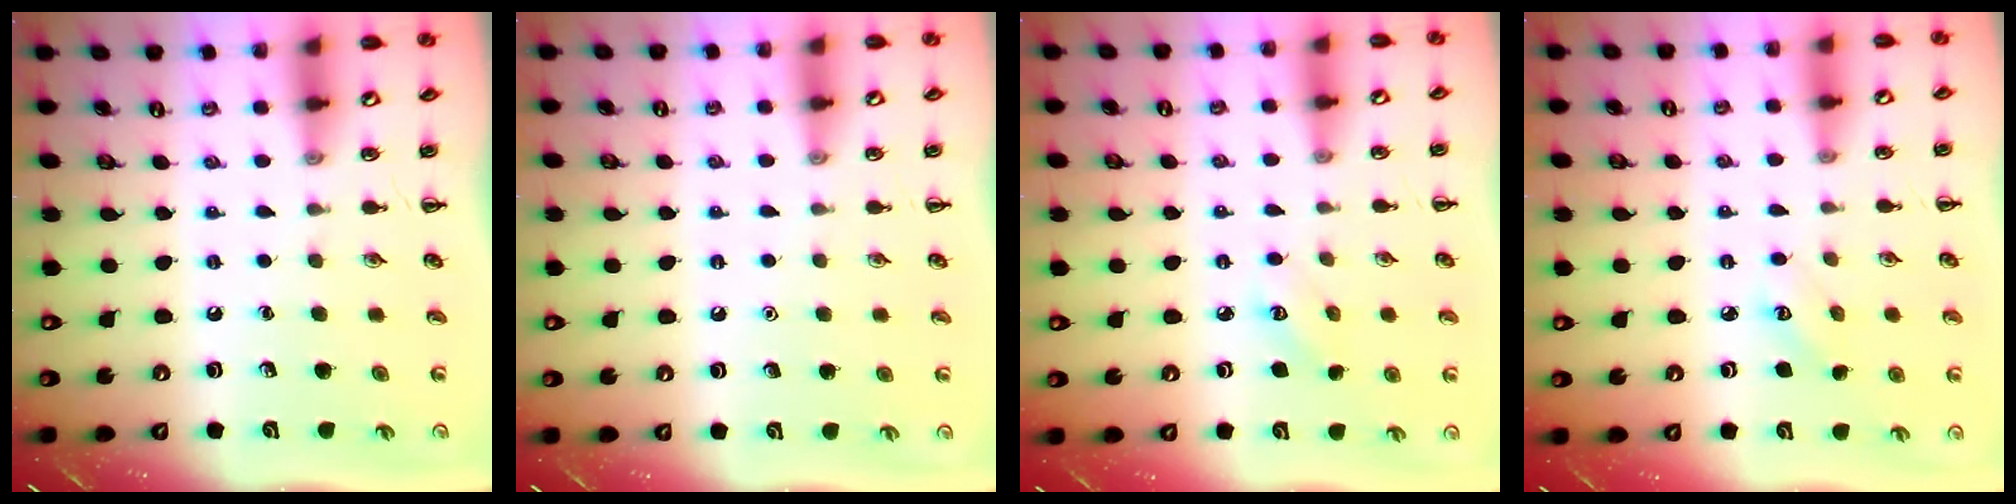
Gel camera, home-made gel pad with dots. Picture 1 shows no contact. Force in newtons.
{"total": 1.5, "press": 1.5, "slide": 0.1}
{"total": 3.2, "press": 3.1, "slide": 0.8}
{"total": 2.9, "press": 2.8, "slide": 0.8}